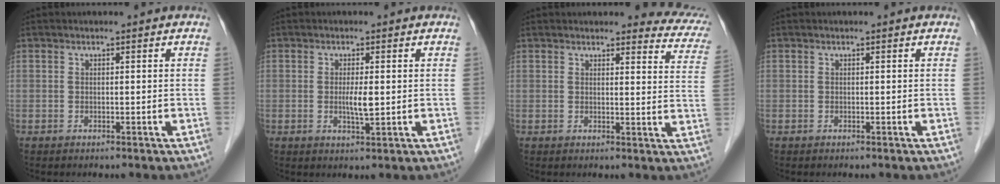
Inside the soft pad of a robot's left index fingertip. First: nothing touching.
{"total": 2.9, "force": [0.1, 0.3, 2.9], "torque": [-0.056, -0.005, 0.002]}
{"total": 9.7, "force": [9.2, 1.9, 2.6], "torque": [0.003, -0.025, 0.069]}
{"total": 0.0}